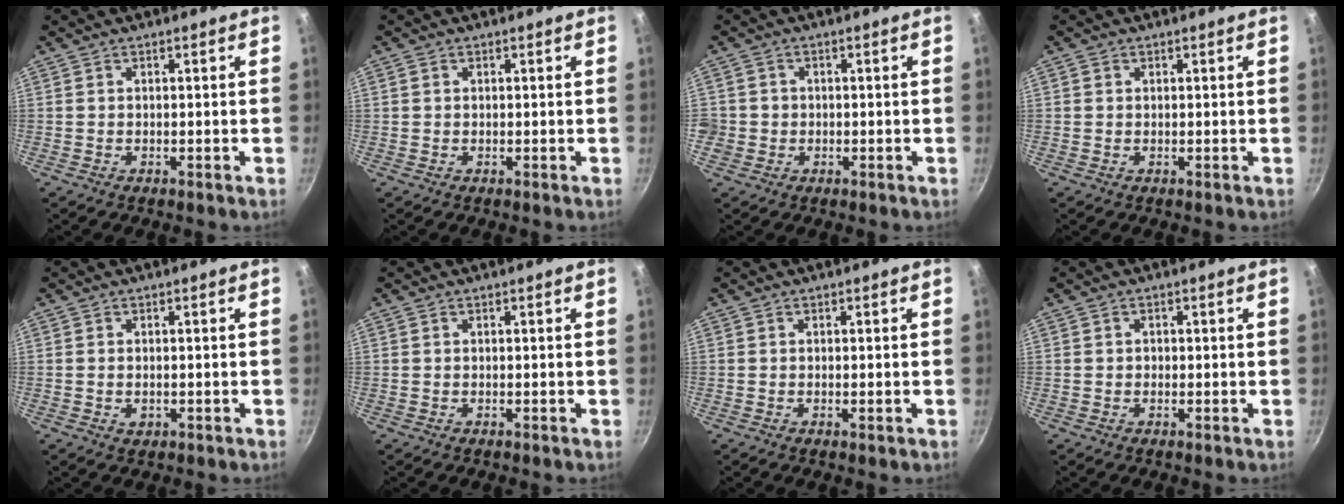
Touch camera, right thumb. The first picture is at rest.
{"total": 0.6, "force": [0.2, 0.6, 0.2], "torque": [-0.002, 0.003, 0.001]}
{"total": 3.2, "force": [-0.6, 3.0, 0.6], "torque": [0.002, 0.012, -0.009]}
{"total": 0.7, "force": [0.2, 0.7, 0.2], "torque": [0.000, 0.002, 0.001]}
{"total": 1.4, "force": [-0.3, 1.0, 1.0], "torque": [-0.015, -0.001, -0.004]}
{"total": 0.0}
{"total": 0.7, "force": [-0.2, 0.0, 0.6], "torque": [-0.012, -0.001, -0.004]}
{"total": 1.0, "force": [0.0, 0.9, 0.3], "torque": [-0.002, 0.003, -0.001]}